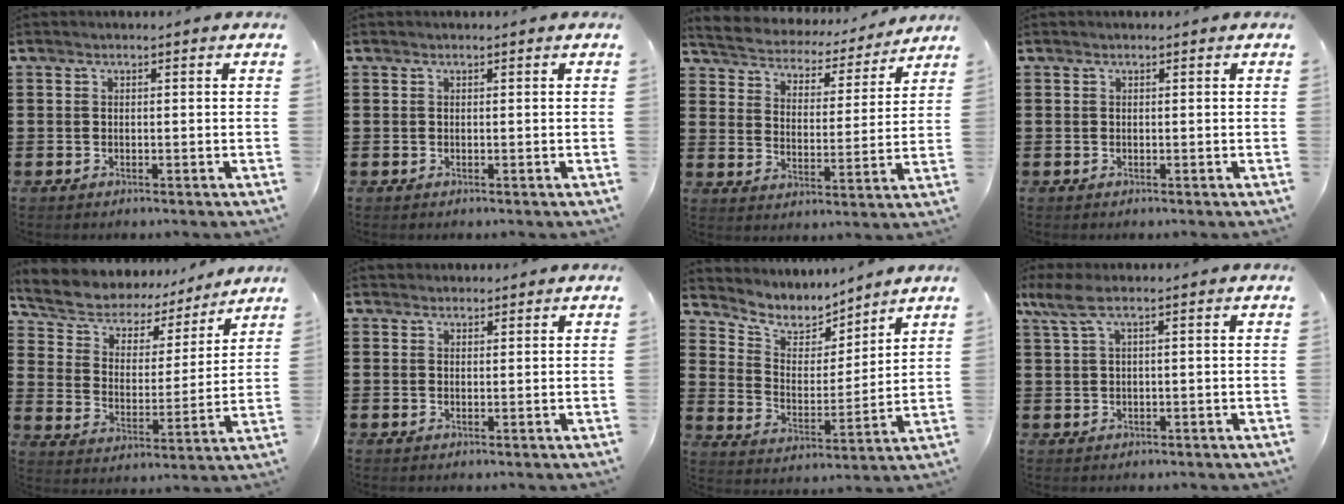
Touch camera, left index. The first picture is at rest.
{"total": 0.0}
{"total": 3.6, "force": [3.5, 0.4, -0.2], "torque": [-0.022, -0.033, 0.052]}
{"total": 0.0}
{"total": 5.9, "force": [5.0, 2.9, 0.8], "torque": [-0.050, -0.034, 0.085]}
{"total": 1.2, "force": [1.1, 0.5, -0.1], "torque": [-0.001, 0.001, 0.021]}
{"total": 5.9, "force": [5.5, 2.1, 0.8], "torque": [-0.054, -0.037, 0.094]}
{"total": 2.9, "force": [0.8, 0.5, 2.7], "torque": [-0.070, -0.005, 0.009]}